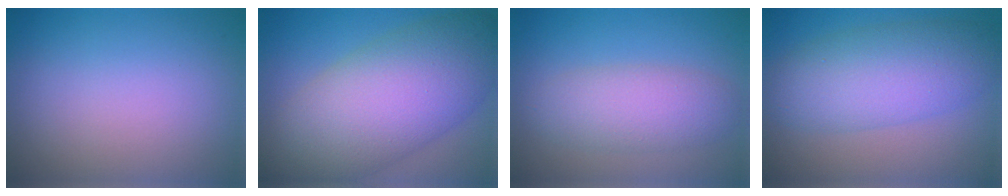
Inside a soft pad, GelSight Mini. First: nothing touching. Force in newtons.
{"total": 11.8, "press": 11.8, "slide": 0.2}
{"total": 4.1, "press": 4.0, "slide": 0.2}
{"total": 6.6, "press": 6.6, "slide": 0.2}